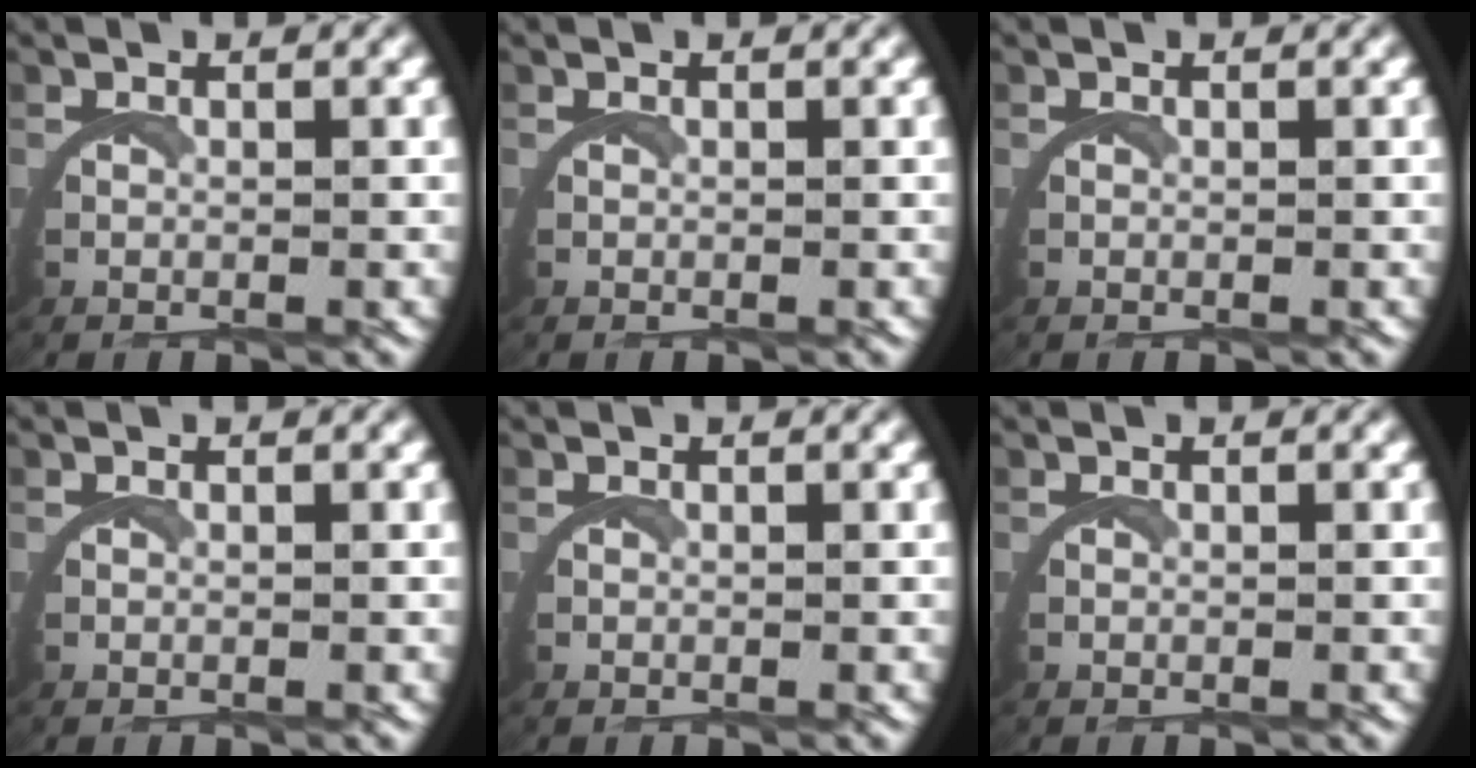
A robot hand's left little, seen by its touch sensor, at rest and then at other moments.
{"total": 0.0}
{"total": 0.0}
{"total": 0.0}
{"total": 0.0}
{"total": 0.0}